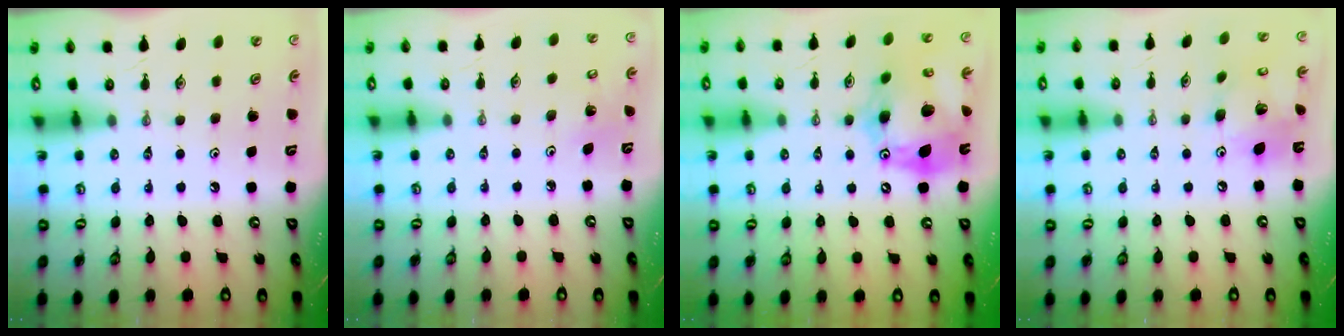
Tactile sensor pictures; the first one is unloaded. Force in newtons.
{"total": 2.0, "press": 2.0, "slide": 0.2}
{"total": 19.4, "press": 19.3, "slide": 2.1}
{"total": 12.9, "press": 12.8, "slide": 0.9}